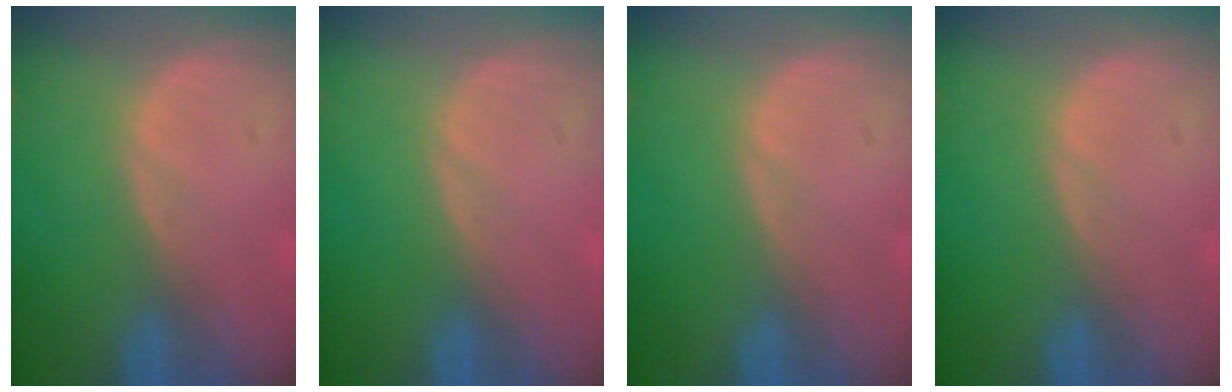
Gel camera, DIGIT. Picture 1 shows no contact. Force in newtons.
{"total": 0.0}
{"total": 0.0}
{"total": 0.0}